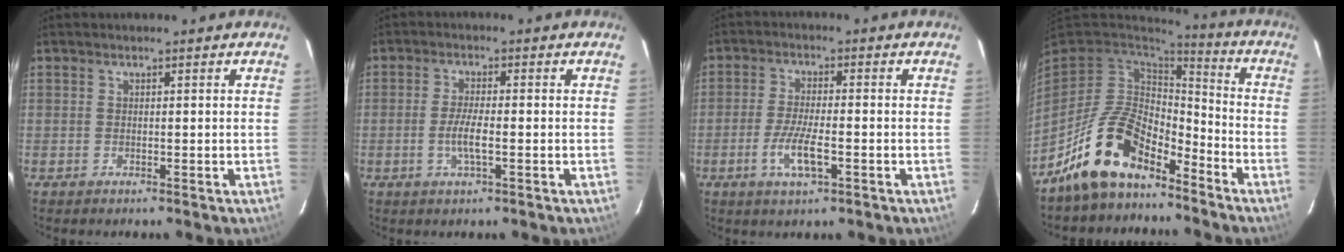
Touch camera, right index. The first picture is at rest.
{"total": 4.0, "force": [-1.2, 0.5, 3.8], "torque": [-0.075, -0.004, -0.022]}
{"total": 6.3, "force": [-2.6, 1.4, 5.6], "torque": [-0.117, -0.008, -0.050]}
{"total": 14.2, "force": [-10.2, 6.2, 7.6], "torque": [-0.166, 0.010, -0.187]}